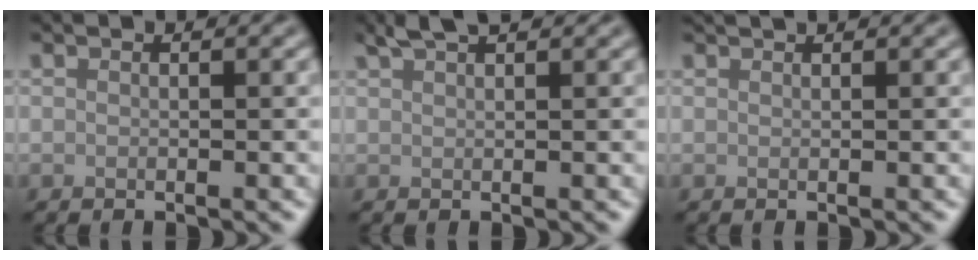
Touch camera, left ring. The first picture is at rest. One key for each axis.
{"total": 2.2, "fx": 1.9, "fy": 0.4, "fz": 1.2, "tx": -0.011, "ty": 0.007, "tz": 0.033}
{"total": 1.2, "fx": 1.1, "fy": 0.2, "fz": 0.4, "tx": -0.007, "ty": -0.002, "tz": 0.009}